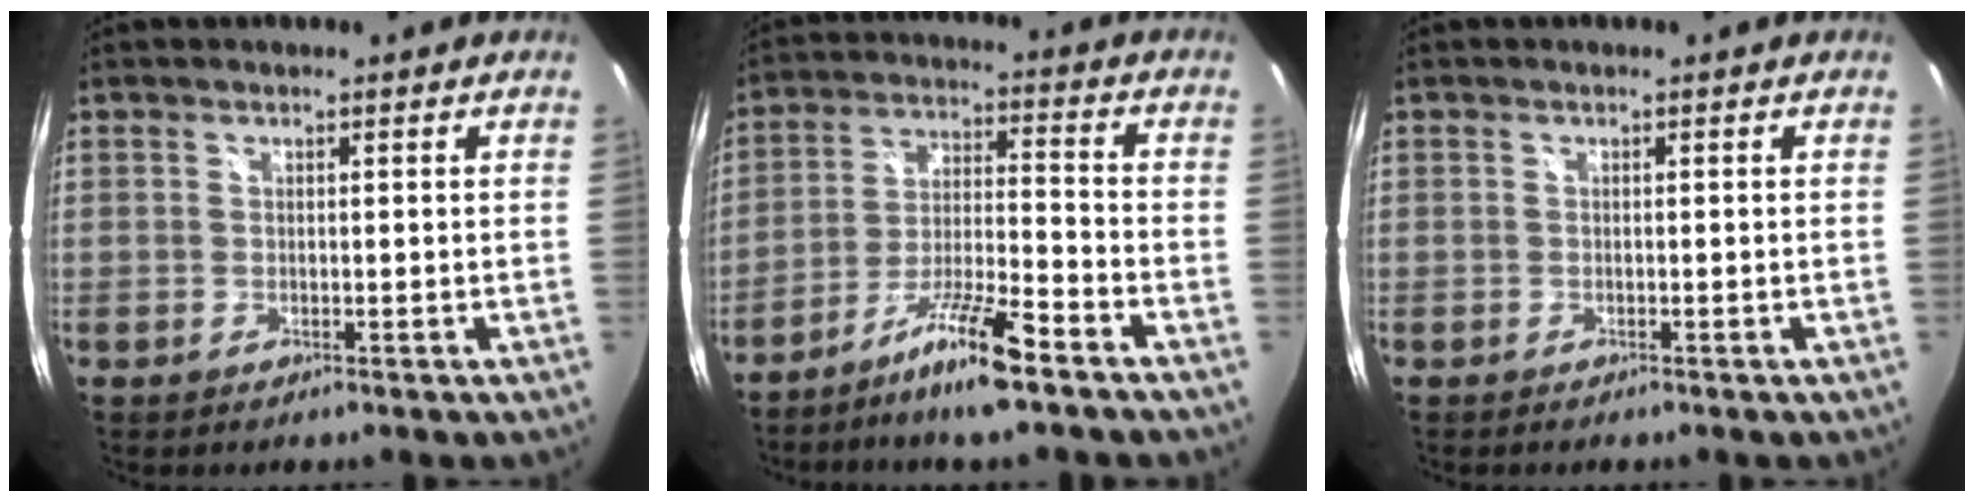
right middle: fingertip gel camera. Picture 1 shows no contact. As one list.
[{"total": 9.8, "force": [-7.4, -0.1, 6.5], "torque": [-0.132, 0.000, -0.133]}, {"total": 0.6, "force": [-0.6, 0.2, 0.1], "torque": [-0.003, -0.004, -0.011]}]